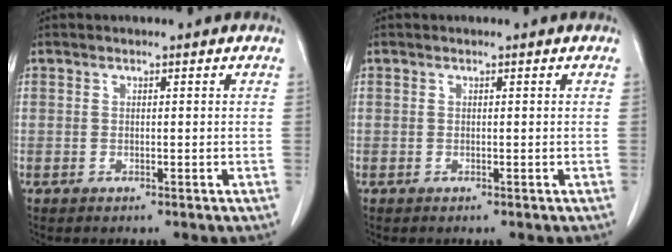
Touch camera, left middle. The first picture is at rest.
{"total": 0.0}